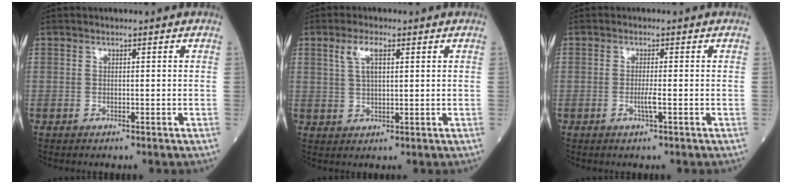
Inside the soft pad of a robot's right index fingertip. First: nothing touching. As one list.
[{"total": 4.2, "force": [1.9, 1.3, 3.5], "torque": [-0.076, 0.010, 0.039]}, {"total": 1.7, "force": [-0.5, -0.2, 1.6], "torque": [-0.035, -0.004, -0.011]}]